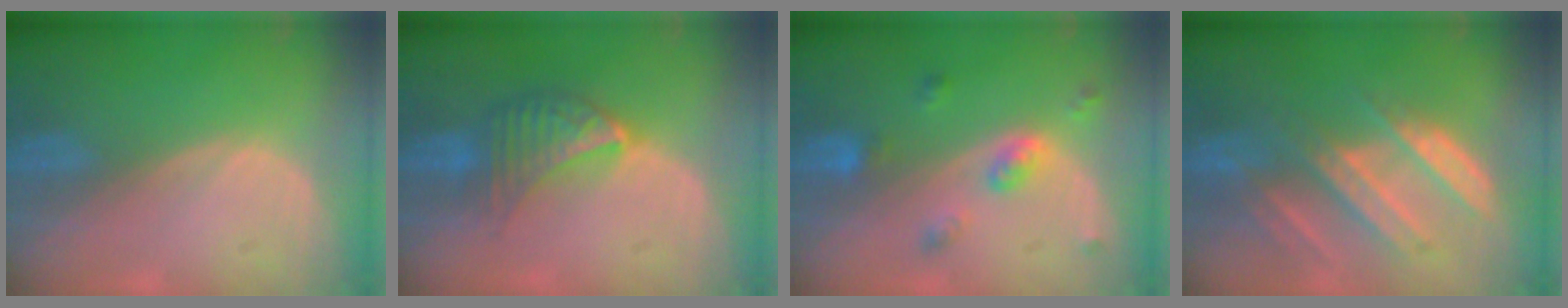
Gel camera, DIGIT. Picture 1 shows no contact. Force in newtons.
{"total": 7.0, "press": 6.2, "slide": 3.3}
{"total": 5.2, "press": 4.5, "slide": 2.8}
{"total": 9.0, "press": 8.1, "slide": 4.0}